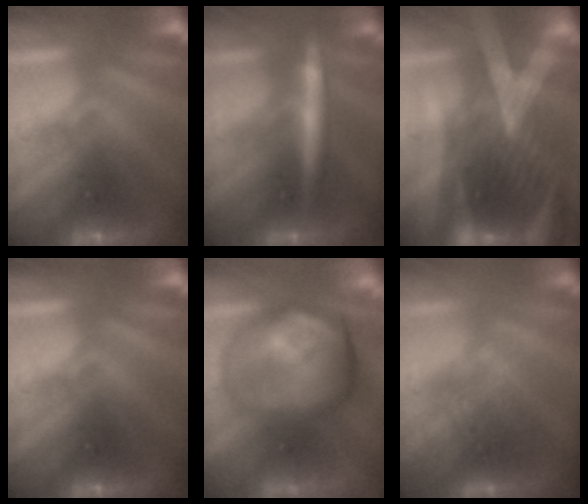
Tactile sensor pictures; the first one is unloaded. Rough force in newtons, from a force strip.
{"total": 2.8}
{"total": 2.9}
{"total": 0.0}
{"total": 7.7}
{"total": 2.6}